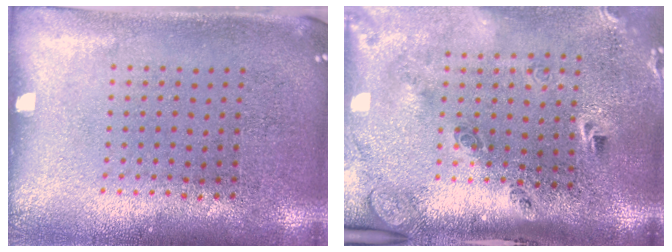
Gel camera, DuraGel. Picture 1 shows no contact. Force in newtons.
{"total": 3.0, "press": 1.9, "slide": 2.2}